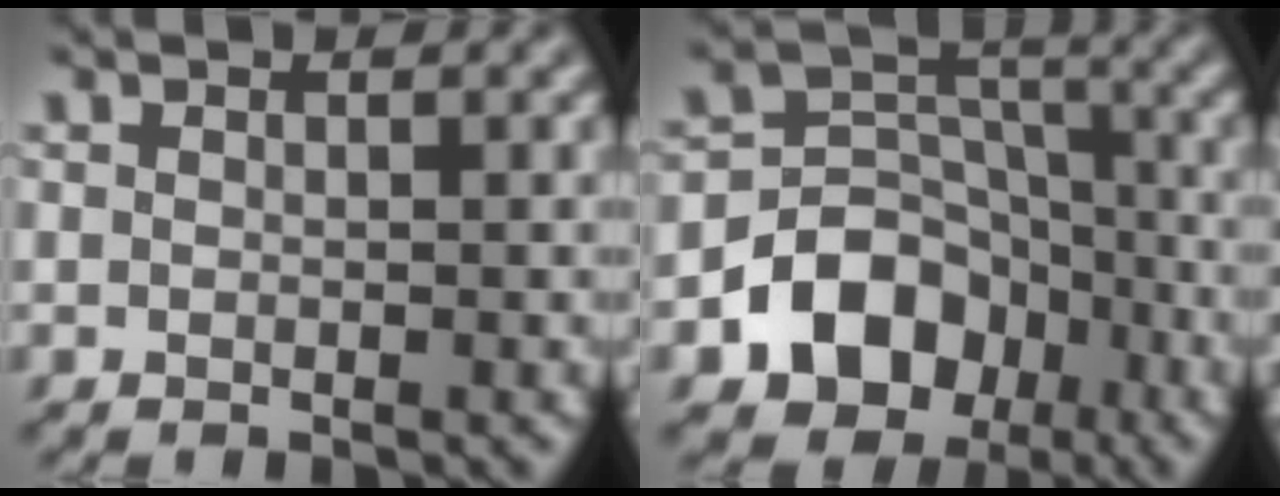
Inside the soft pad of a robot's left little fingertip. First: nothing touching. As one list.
[{"total": 8.6, "force": [-4.2, 6.5, 3.6], "torque": [-0.047, 0.005, -0.090]}]